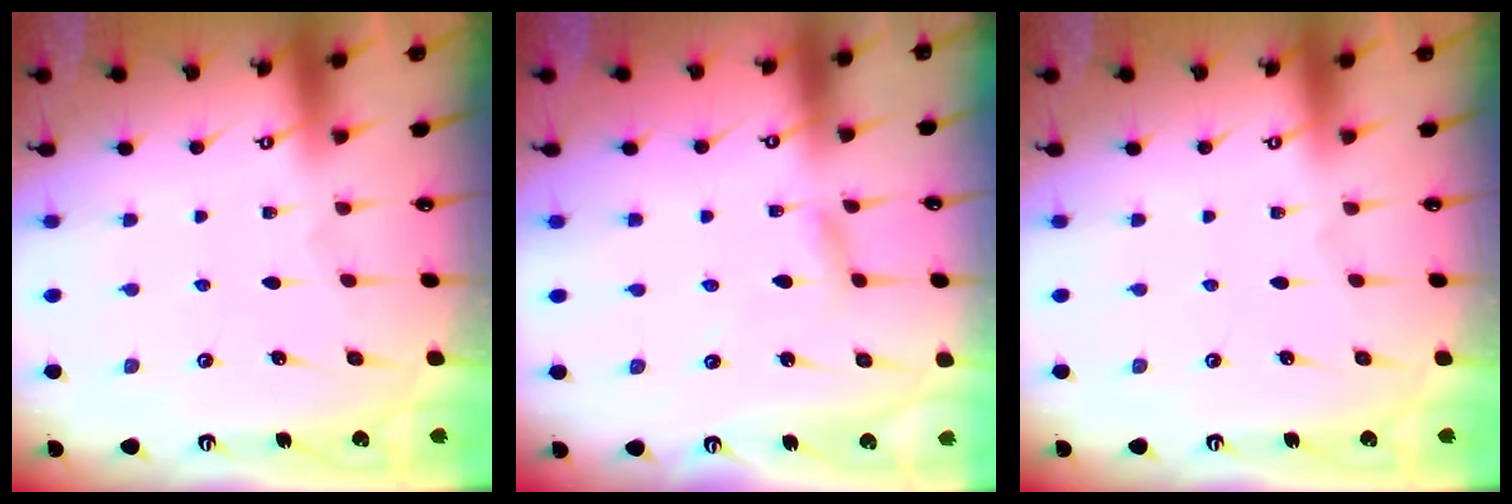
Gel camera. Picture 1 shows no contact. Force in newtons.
{"total": 2.8, "press": 2.8, "slide": 0.1}
{"total": 0.0}